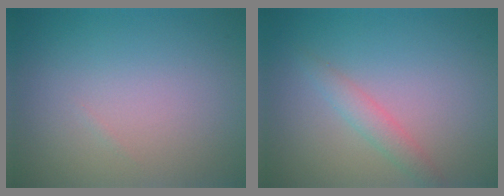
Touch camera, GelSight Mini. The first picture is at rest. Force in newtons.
{"total": 1.8, "press": 1.8, "slide": 0.0}